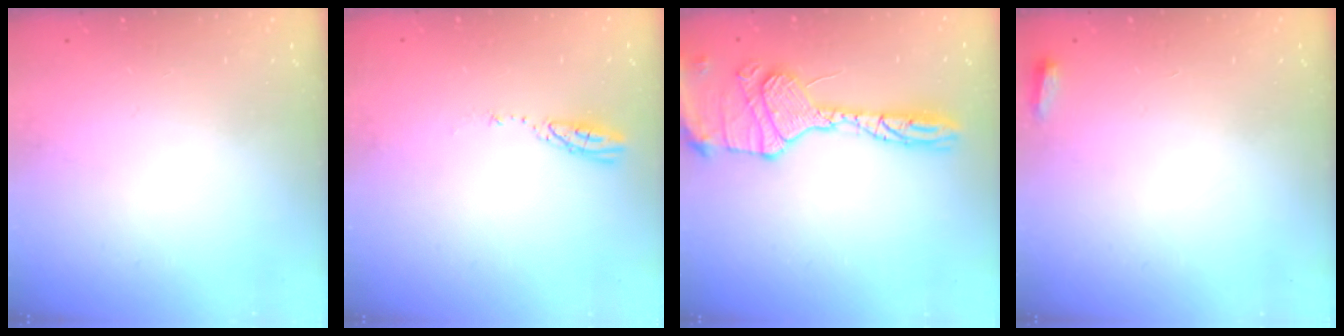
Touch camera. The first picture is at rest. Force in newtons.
{"total": 3.5, "press": 3.5, "slide": 0.2}
{"total": 18.5, "press": 18.3, "slide": 2.8}
{"total": 2.5, "press": 2.3, "slide": 1.0}